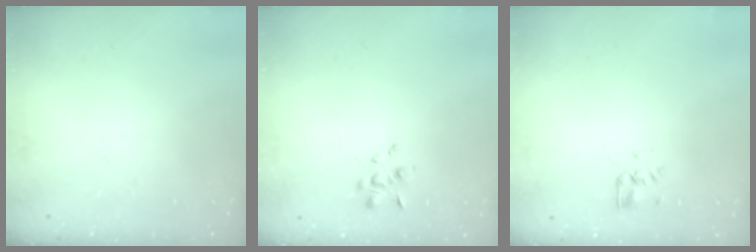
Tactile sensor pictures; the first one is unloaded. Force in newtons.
{"total": 2.3, "press": 2.2, "slide": 0.7}
{"total": 2.7, "press": 2.4, "slide": 1.2}